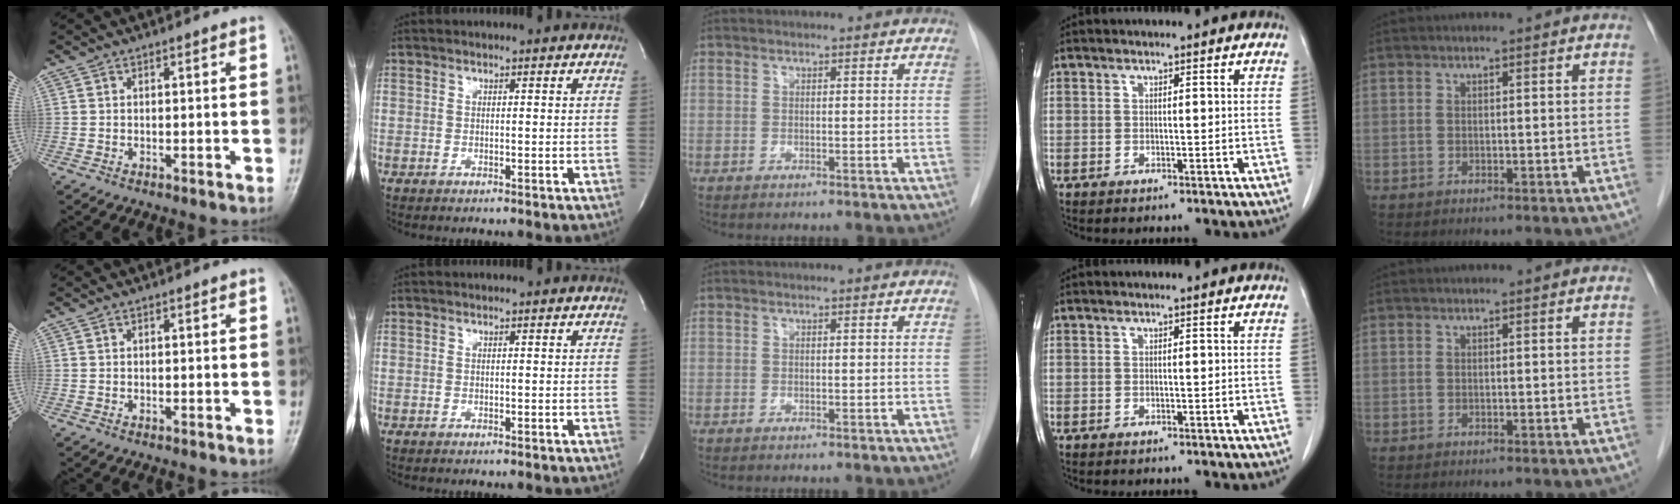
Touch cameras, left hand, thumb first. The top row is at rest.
{}